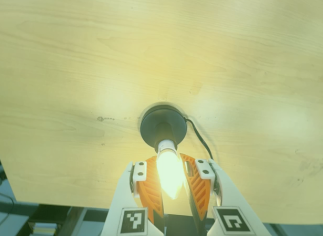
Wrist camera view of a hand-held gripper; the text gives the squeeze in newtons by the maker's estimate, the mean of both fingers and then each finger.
{"total": 14.0, "left": 12.7, "right": 15.2}